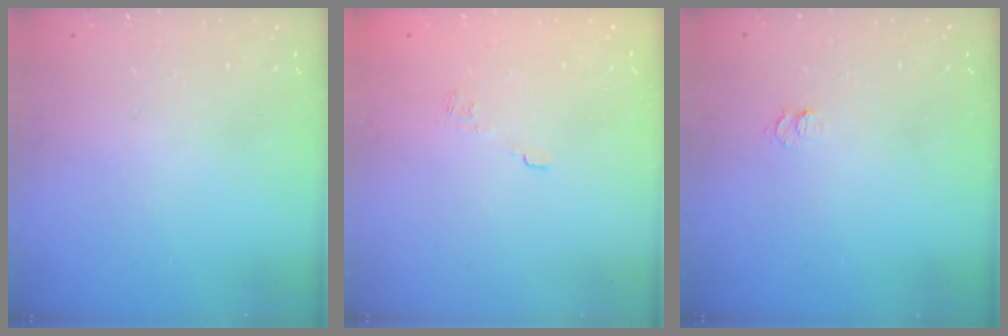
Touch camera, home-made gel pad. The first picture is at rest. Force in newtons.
{"total": 6.5, "press": 6.4, "slide": 1.1}
{"total": 4.4, "press": 4.4, "slide": 0.5}